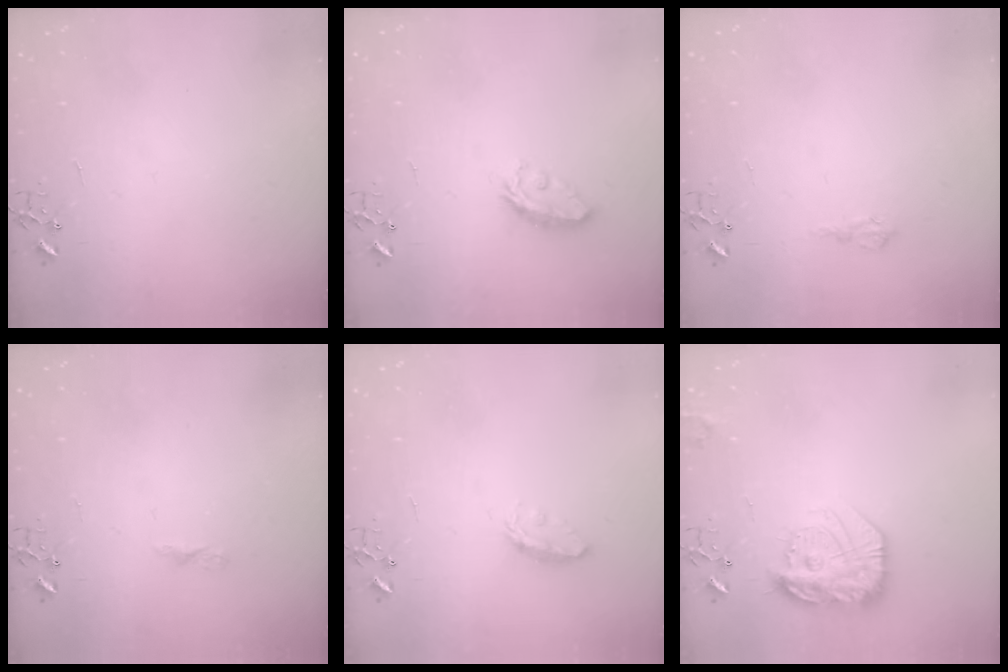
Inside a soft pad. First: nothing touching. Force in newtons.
{"total": 7.3, "press": 7.3, "slide": 0.5}
{"total": 5.2, "press": 5.1, "slide": 0.6}
{"total": 3.9, "press": 3.8, "slide": 0.5}
{"total": 5.9, "press": 5.8, "slide": 0.7}
{"total": 18.0, "press": 18.0, "slide": 1.5}